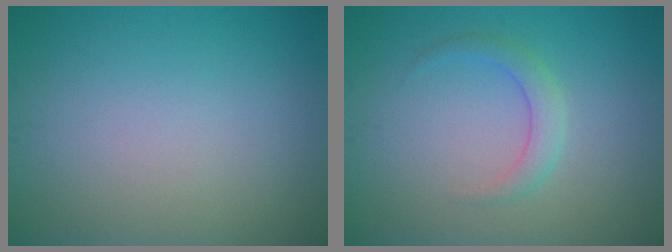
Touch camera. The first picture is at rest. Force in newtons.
{"total": 1.9, "press": 1.9, "slide": 0.1}